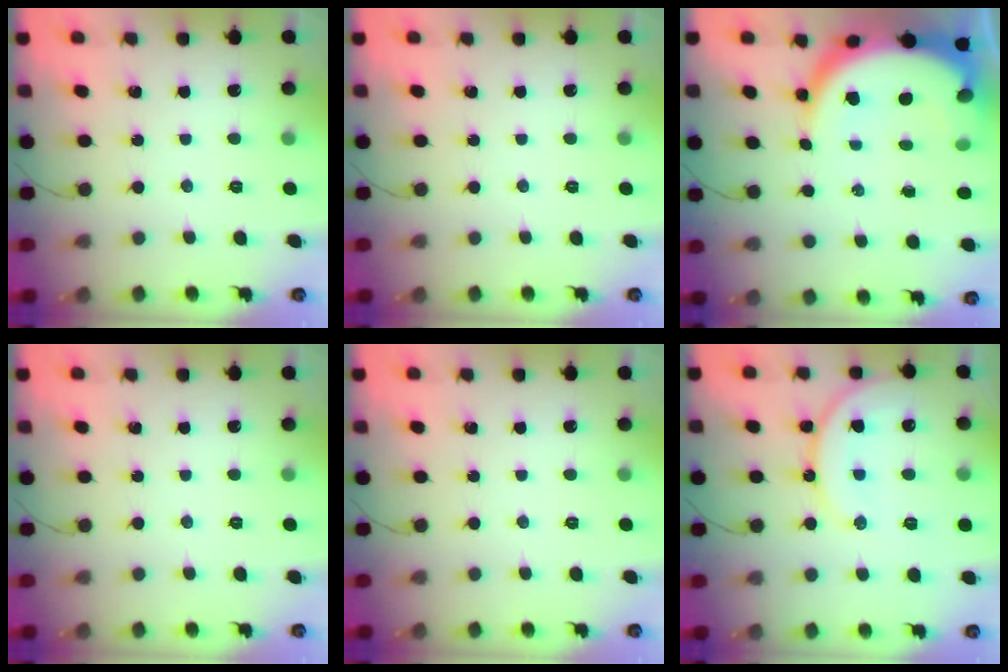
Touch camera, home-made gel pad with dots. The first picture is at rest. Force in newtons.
{"total": 0.0}
{"total": 14.9, "press": 14.8, "slide": 1.6}
{"total": 0.0}
{"total": 0.0}
{"total": 14.5, "press": 14.4, "slide": 1.8}